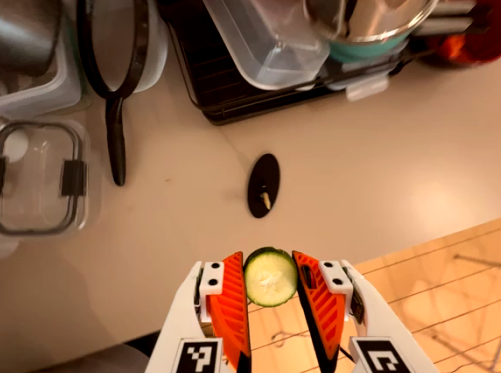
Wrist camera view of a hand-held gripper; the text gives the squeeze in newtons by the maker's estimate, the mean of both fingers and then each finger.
{"total": 7.4, "left": 7.1, "right": 7.8}